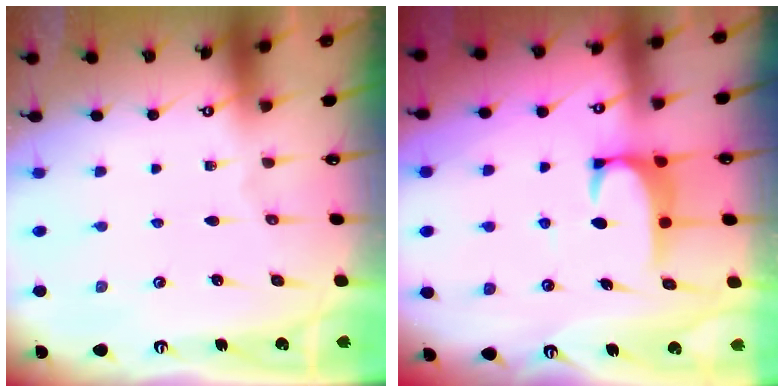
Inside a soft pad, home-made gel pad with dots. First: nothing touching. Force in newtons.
{"total": 2.7, "press": 2.6, "slide": 0.7}